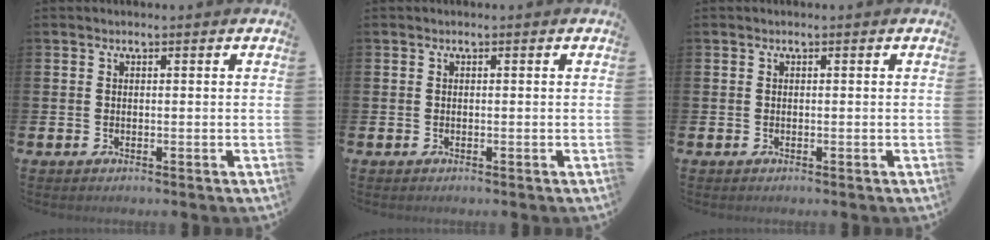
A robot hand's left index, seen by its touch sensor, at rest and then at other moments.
{"total": 0.0}
{"total": 0.0}